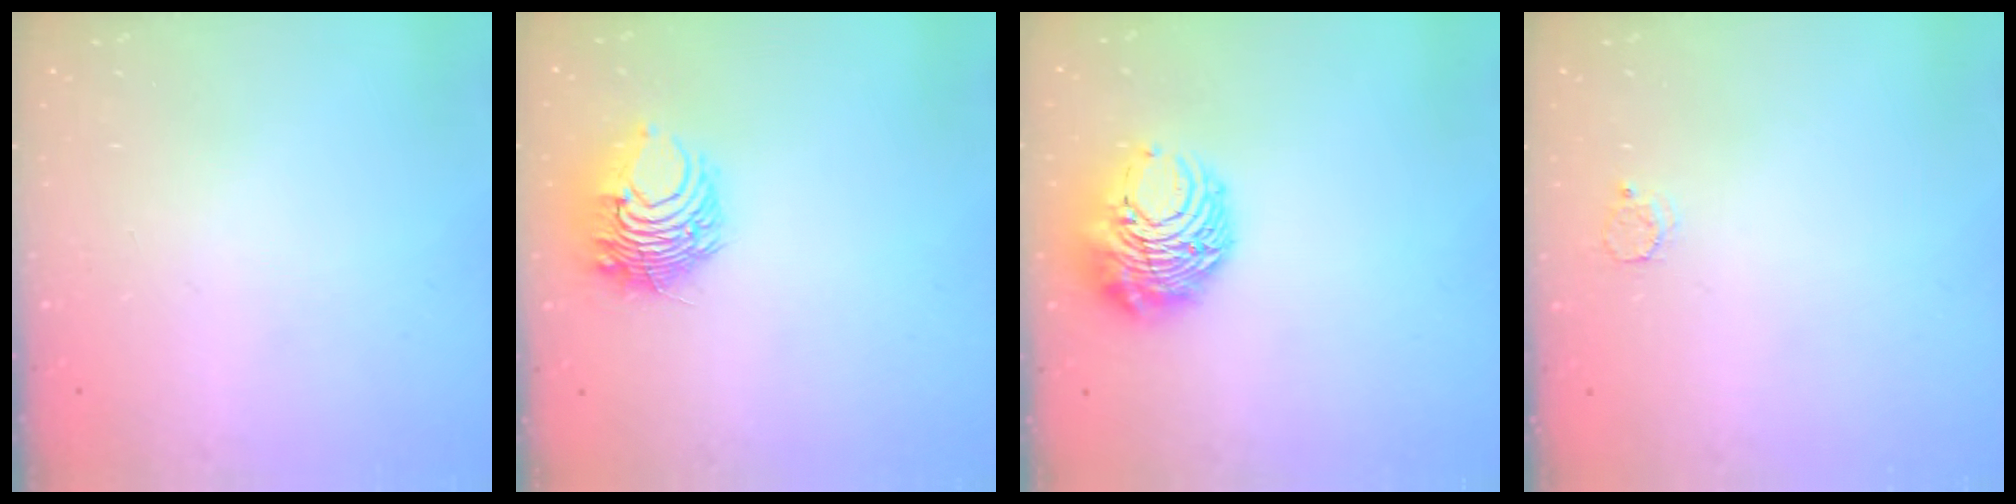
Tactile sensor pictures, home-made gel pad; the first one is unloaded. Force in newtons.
{"total": 8.8, "press": 8.8, "slide": 0.5}
{"total": 10.1, "press": 10.0, "slide": 1.3}
{"total": 2.4, "press": 2.4, "slide": 0.3}